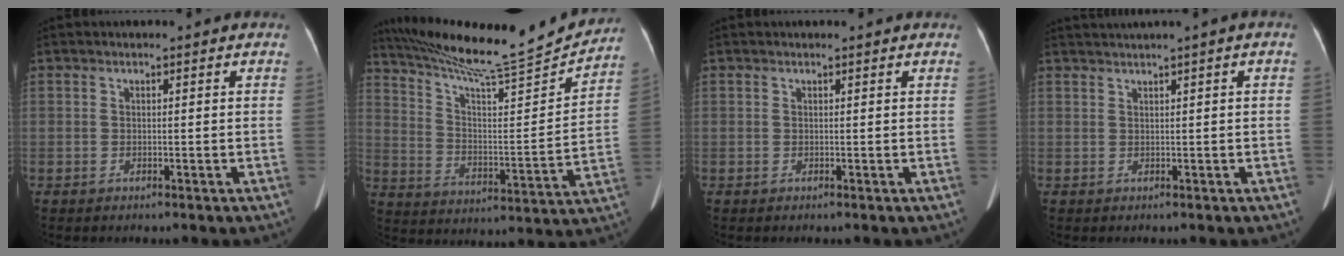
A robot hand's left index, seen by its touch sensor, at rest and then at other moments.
{"total": 20.6, "force": [19.2, 0.1, 7.6], "torque": [-0.138, -0.037, 0.290]}
{"total": 1.1, "force": [1.0, 0.0, 0.4], "torque": [-0.009, 0.008, 0.013]}
{"total": 2.5, "force": [1.5, -0.5, 2.0], "torque": [-0.044, 0.014, 0.034]}